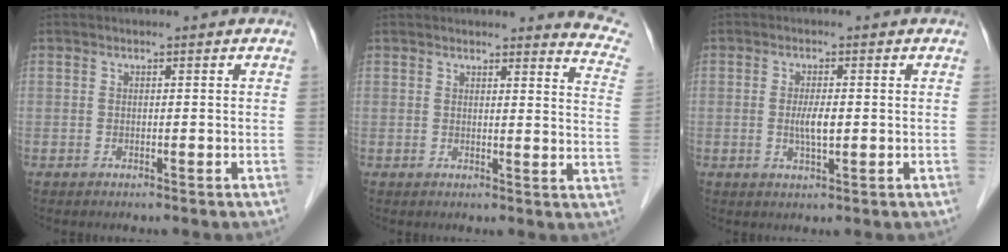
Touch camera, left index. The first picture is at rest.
{"total": 8.9, "force": [8.8, -0.2, 1.4], "torque": [-0.003, -0.076, 0.066]}
{"total": 3.0, "force": [-0.2, 0.6, 3.0], "torque": [-0.059, -0.003, -0.001]}